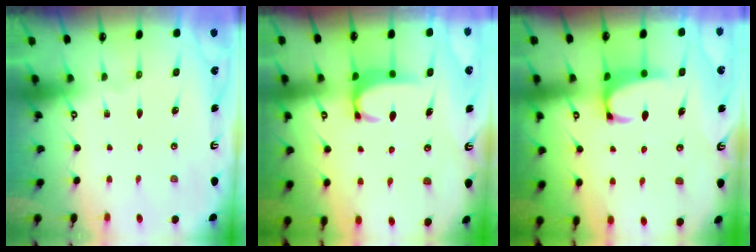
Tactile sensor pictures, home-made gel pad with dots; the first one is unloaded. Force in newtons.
{"total": 2.0, "press": 2.0, "slide": 0.6}
{"total": 3.2, "press": 3.1, "slide": 0.8}